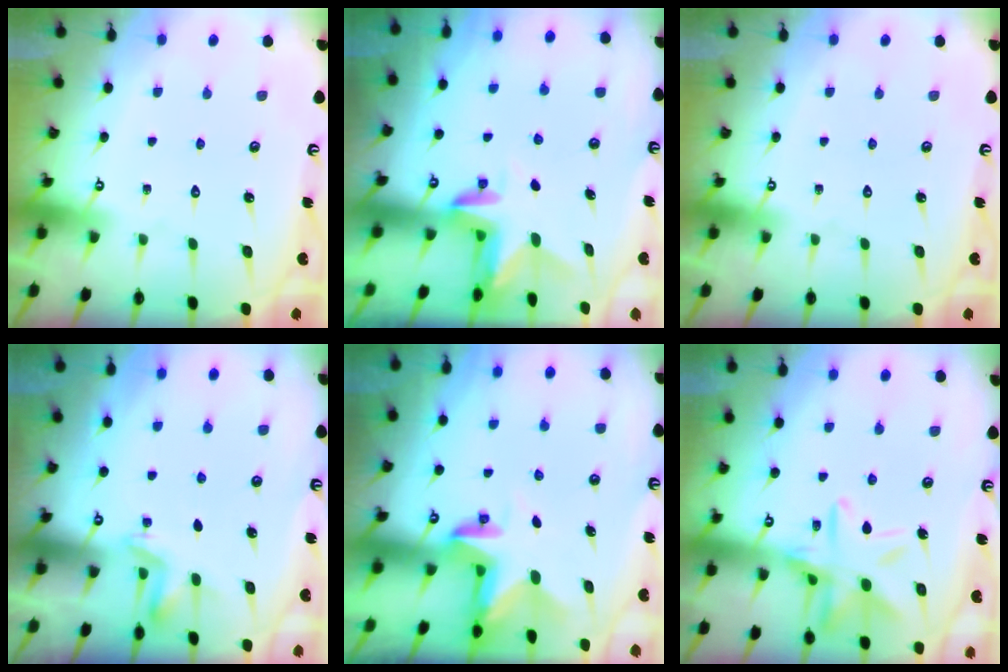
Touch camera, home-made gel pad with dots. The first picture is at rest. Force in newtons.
{"total": 2.9, "press": 2.9, "slide": 0.2}
{"total": 0.0}
{"total": 2.7, "press": 2.4, "slide": 1.2}
{"total": 3.0, "press": 3.0, "slide": 0.1}
{"total": 14.4, "press": 14.4, "slide": 1.1}